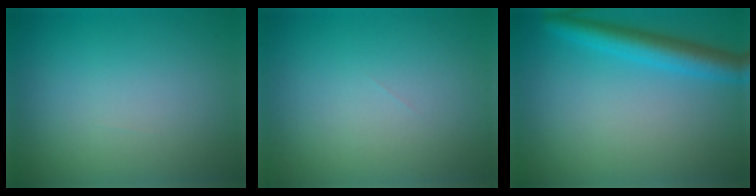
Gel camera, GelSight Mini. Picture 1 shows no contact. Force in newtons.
{"total": 0.0}
{"total": 4.3, "press": 4.3, "slide": 0.2}